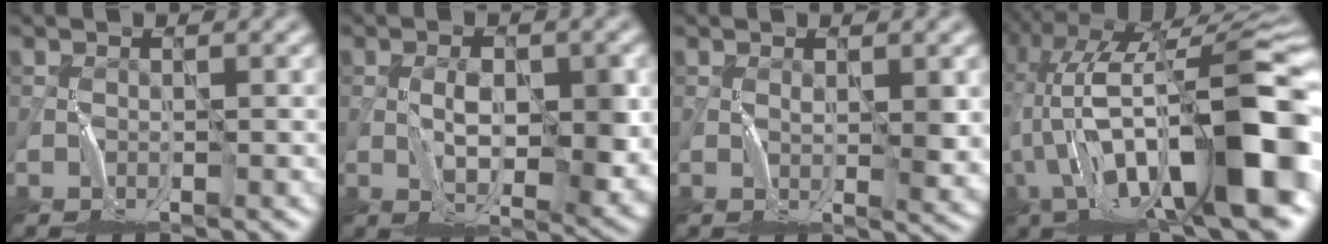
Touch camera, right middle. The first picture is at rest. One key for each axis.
{"total": 5.4, "fx": 0.1, "fy": 2.1, "fz": 5.0, "tx": -0.081, "ty": -0.009, "tz": 0.008}
{"total": 2.1, "fx": 0.8, "fy": 0.4, "fz": 1.9, "tx": -0.033, "ty": -0.004, "tz": 0.017}
{"total": 16.9, "fx": -1.6, "fy": 4.9, "fz": 16.1, "tx": -0.286, "ty": 0.039, "tz": -0.026}